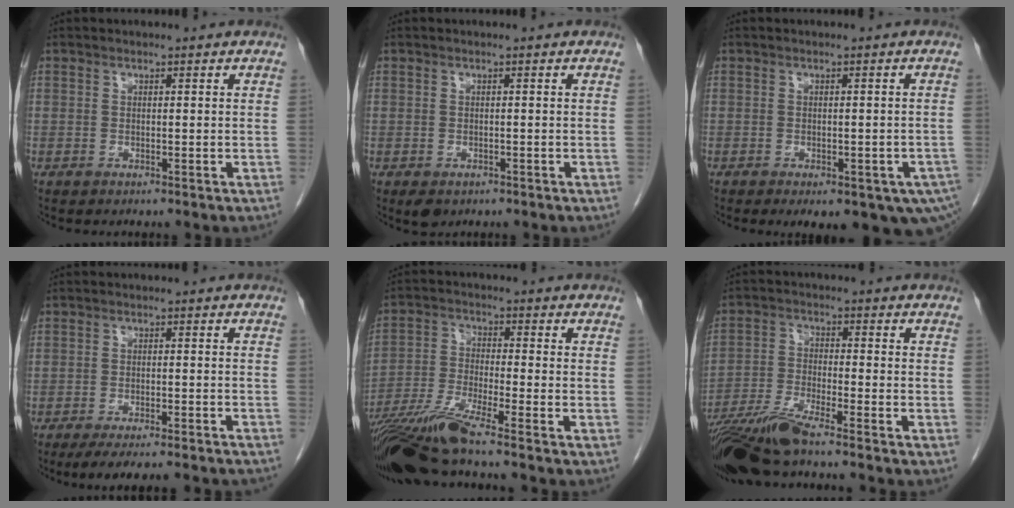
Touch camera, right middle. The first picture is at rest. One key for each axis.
{"total": 2.3, "fx": -1.4, "fy": 1.4, "fz": 1.2, "tx": -0.018, "ty": -0.003, "tz": -0.013}
{"total": 13.6, "fx": -8.2, "fy": 6.2, "fz": 9.0, "tx": -0.085, "ty": -0.015, "tz": -0.092}
{"total": 12.9, "fx": -11.5, "fy": 0.9, "fz": 5.8, "tx": -0.073, "ty": -0.017, "tz": -0.148}
{"total": 10.3, "fx": -8.2, "fy": -1.4, "fz": 5.9, "tx": -0.119, "ty": -0.028, "tz": -0.157}
{"total": 9.8, "fx": -8.2, "fy": -0.9, "fz": 5.3, "tx": -0.097, "ty": -0.026, "tz": -0.151}